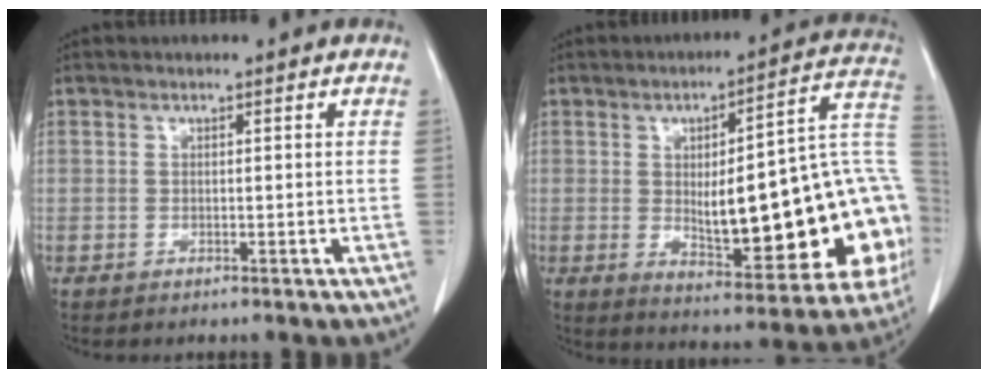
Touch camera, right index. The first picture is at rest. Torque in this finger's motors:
{"motor_torque": [2.13, 0.00, 0.54, 0.21]}